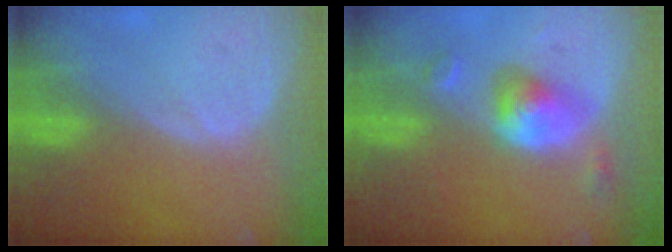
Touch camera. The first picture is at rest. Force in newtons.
{"total": 5.8, "press": 5.3, "slide": 2.1}